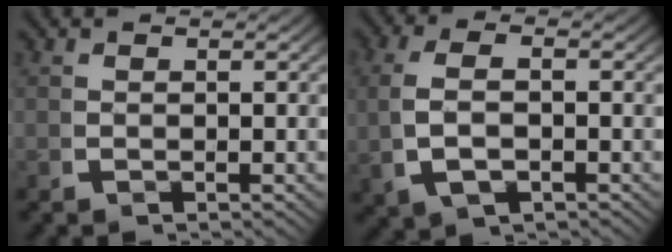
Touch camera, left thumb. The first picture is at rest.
{"total": 4.7, "force": [-0.3, 2.7, 3.9], "torque": [-0.093, -0.005, 0.005]}